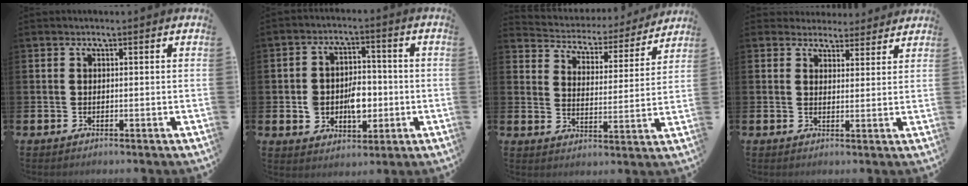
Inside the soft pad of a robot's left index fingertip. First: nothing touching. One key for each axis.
{"total": 6.0, "fx": -1.2, "fy": 4.4, "fz": 3.9, "tx": -0.065, "ty": 0.009, "tz": -0.027}
{"total": 4.2, "fx": 4.0, "fy": 1.5, "fz": 0.2, "tx": -0.026, "ty": -0.041, "tz": 0.060}
{"total": 3.6, "fx": 3.3, "fy": 1.4, "fz": -0.1, "tx": 0.003, "ty": -0.022, "tz": 0.057}